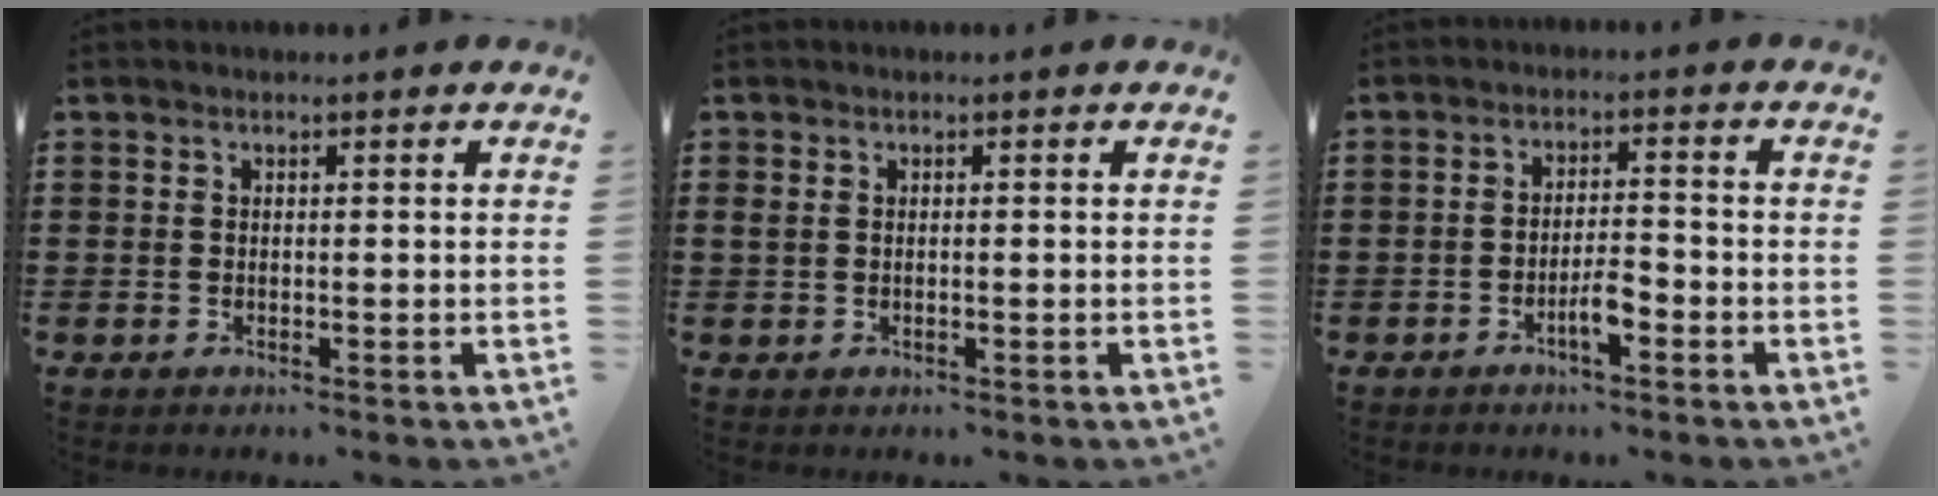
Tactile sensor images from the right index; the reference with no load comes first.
{"total": 0.8, "force": [0.0, 0.3, 0.7], "torque": [-0.015, 0.001, -0.001]}
{"total": 3.9, "force": [-2.2, 0.9, 3.1], "torque": [-0.061, 0.001, -0.042]}